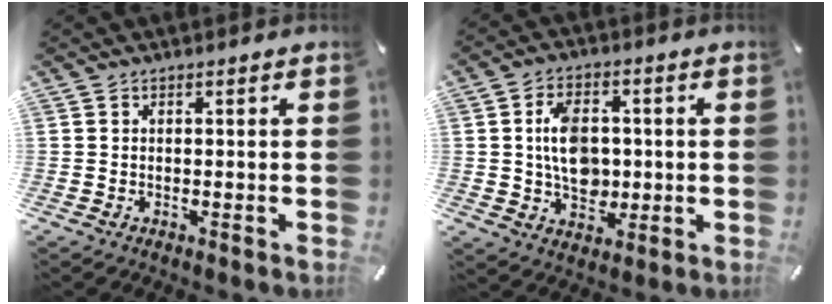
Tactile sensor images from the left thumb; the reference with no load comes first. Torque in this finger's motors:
{"motor_torque": [1.78, 1.80, 1.17, 0.08, 0.28]}